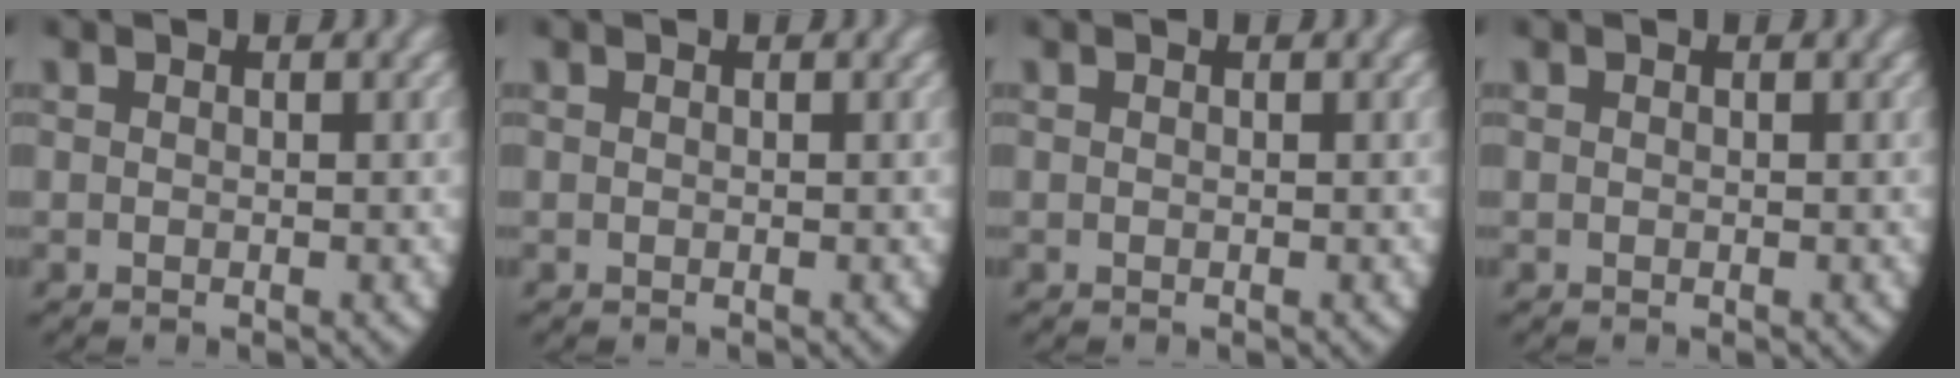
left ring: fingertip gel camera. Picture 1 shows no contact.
{"total": 0.0}
{"total": 0.0}
{"total": 0.0}